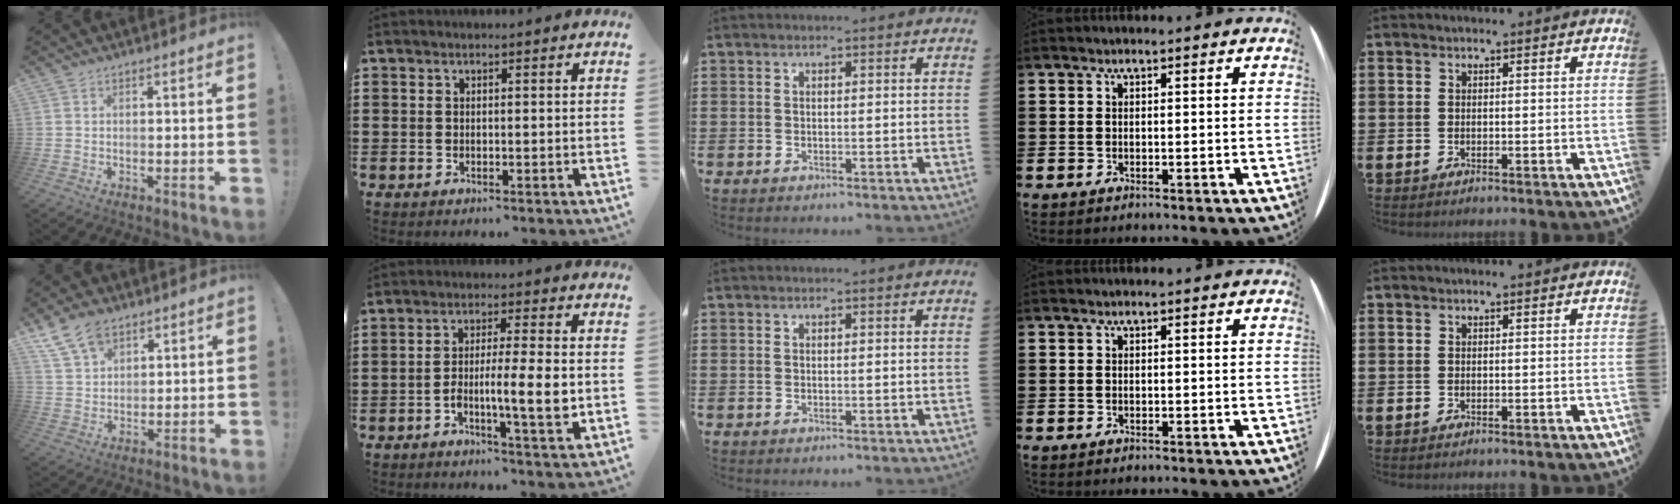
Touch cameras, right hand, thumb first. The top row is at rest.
{"thumb": {"total": 9.8, "force": [6.8, 5.8, 3.8], "torque": [-0.070, -0.034, 0.134]}, "index": {"total": 8.2, "force": [-2.0, 1.1, 7.9], "torque": [-0.140, -0.003, -0.037]}}